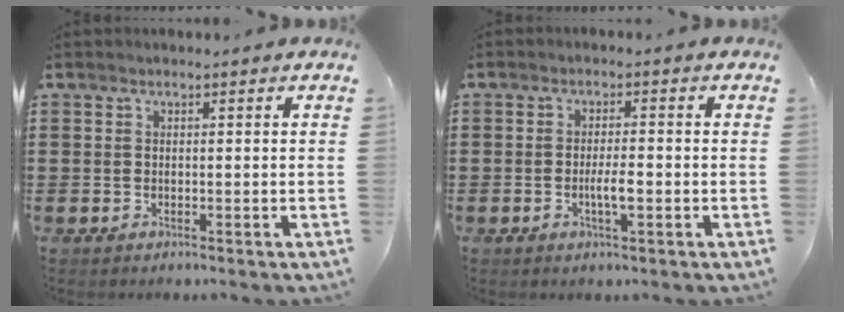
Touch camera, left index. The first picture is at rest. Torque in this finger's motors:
{"motor_torque": [0.71, 0.23, 0.09, 0.07]}